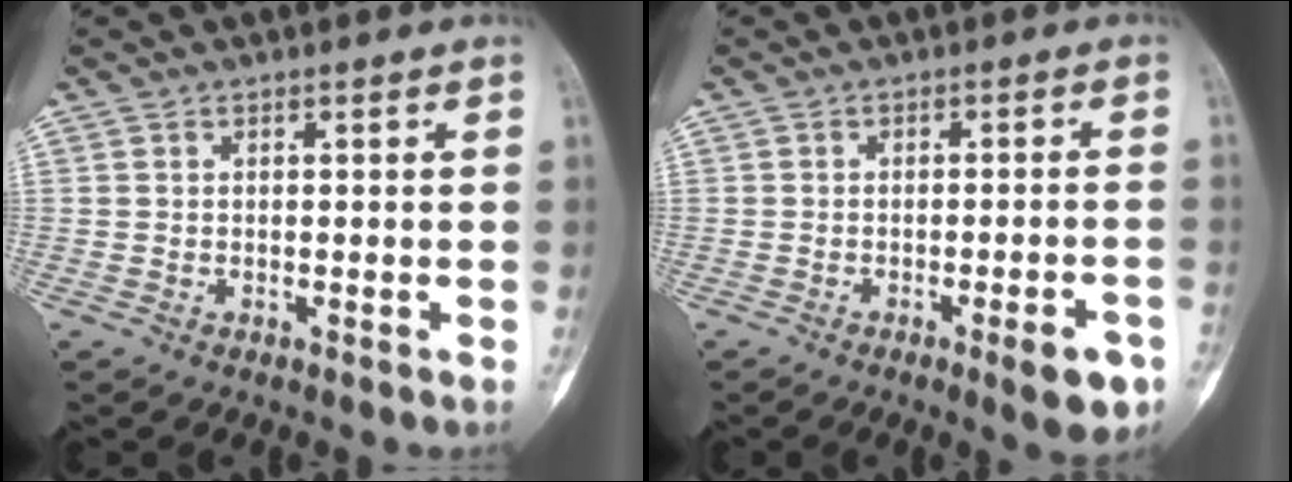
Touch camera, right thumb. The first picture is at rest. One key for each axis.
{"total": 6.7, "fx": -3.3, "fy": 1.6, "fz": 5.5, "tx": -0.061, "ty": 0.011, "tz": -0.038}